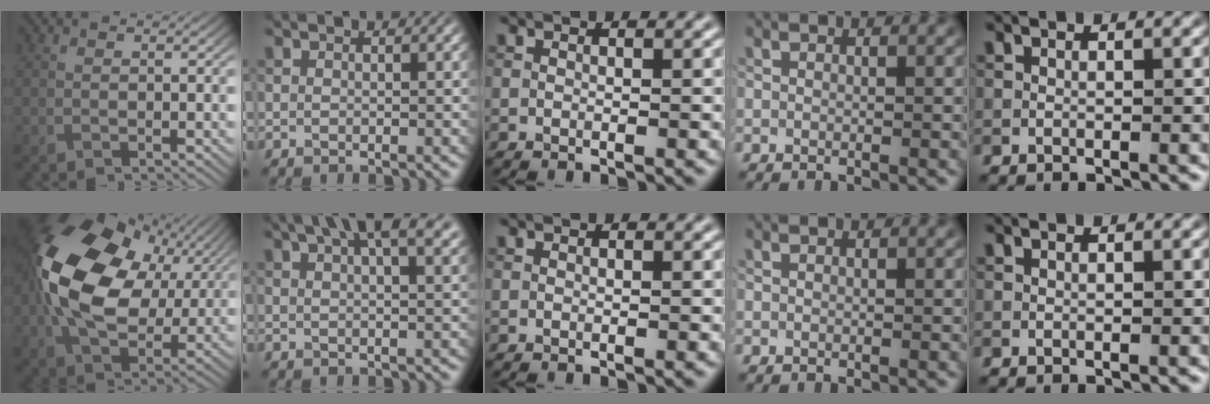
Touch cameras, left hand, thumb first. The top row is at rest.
{"thumb": {"total": 19.5, "force": [4.4, 13.2, 13.7], "torque": [-0.302, 0.011, 0.083]}, "index": {"total": 8.6, "force": [5.3, 3.0, 6.1], "torque": [-0.061, 0.032, 0.055]}}